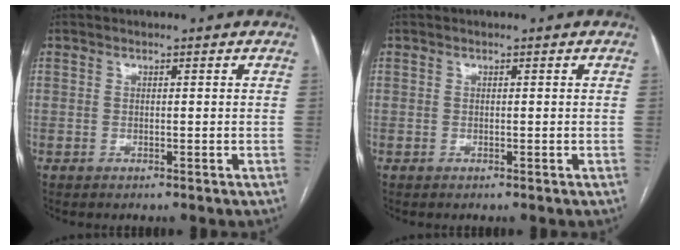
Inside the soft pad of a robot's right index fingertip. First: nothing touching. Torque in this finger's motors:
{"motor_torque": [0.00, 0.00, 0.00, 0.00]}